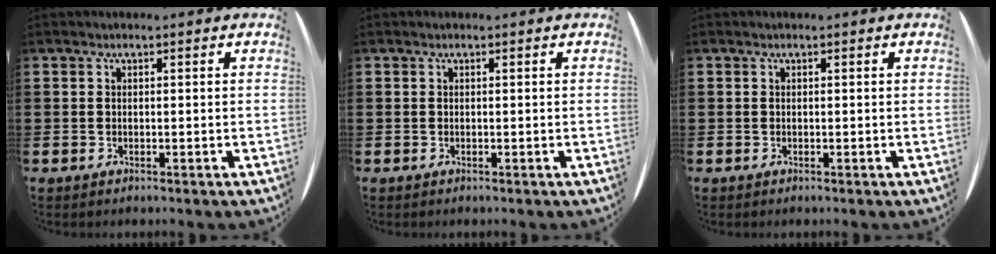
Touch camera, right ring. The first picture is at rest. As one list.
[{"total": 0.0}, {"total": 0.0}]